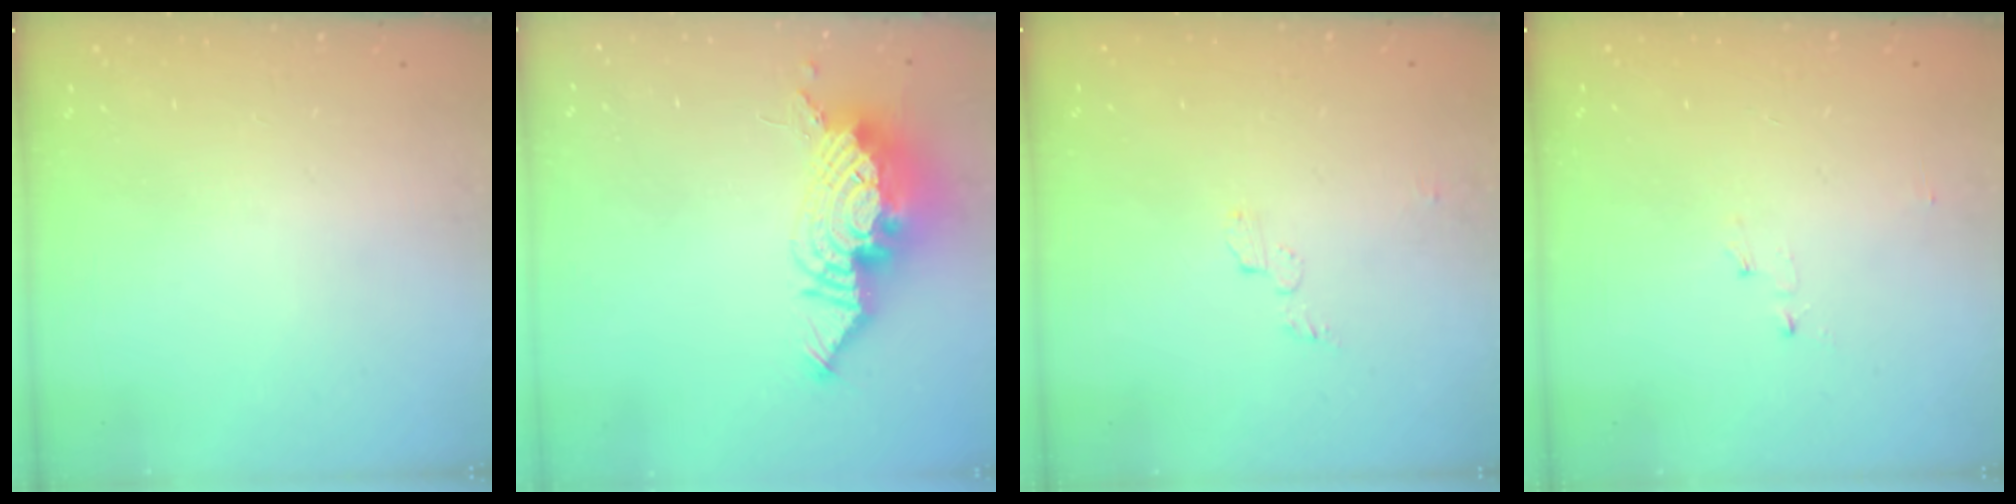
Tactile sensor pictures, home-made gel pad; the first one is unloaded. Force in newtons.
{"total": 21.4, "press": 18.4, "slide": 10.8}
{"total": 3.9, "press": 3.9, "slide": 0.4}
{"total": 2.8, "press": 2.8, "slide": 0.3}